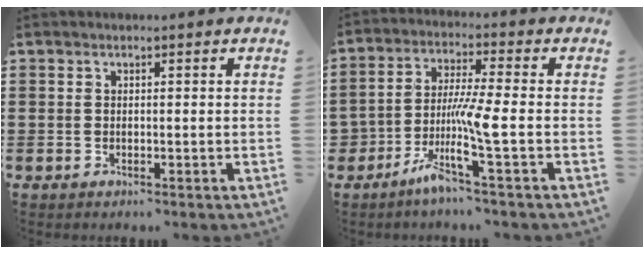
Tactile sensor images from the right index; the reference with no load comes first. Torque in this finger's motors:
{"motor_torque": [0.96, 1.18, 0.11, 0.10]}